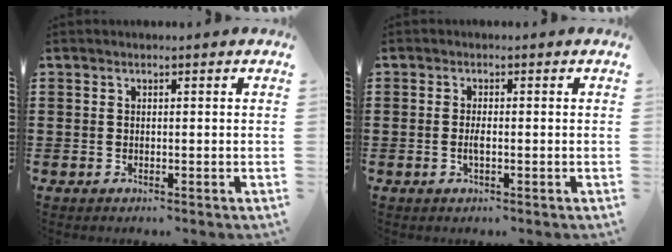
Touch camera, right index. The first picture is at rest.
{"total": 1.5, "force": [-0.3, 0.4, 1.4], "torque": [-0.034, -0.002, -0.009]}